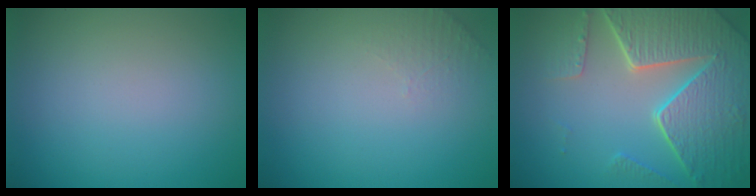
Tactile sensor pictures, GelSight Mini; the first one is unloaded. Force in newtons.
{"total": 1.3, "press": 1.2, "slide": 0.3}
{"total": 8.1, "press": 5.9, "slide": 5.5}